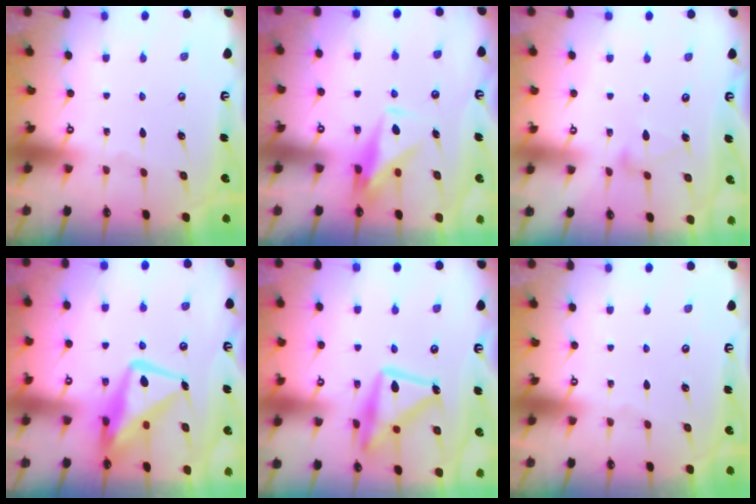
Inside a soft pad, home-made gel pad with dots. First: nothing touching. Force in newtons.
{"total": 8.5, "press": 8.5, "slide": 0.4}
{"total": 6.2, "press": 6.2, "slide": 0.3}
{"total": 15.5, "press": 15.4, "slide": 1.1}
{"total": 17.7, "press": 17.6, "slide": 1.3}
{"total": 0.0}